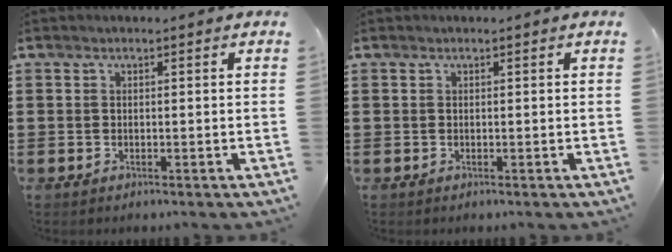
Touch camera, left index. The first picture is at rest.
{"total": 0.0}